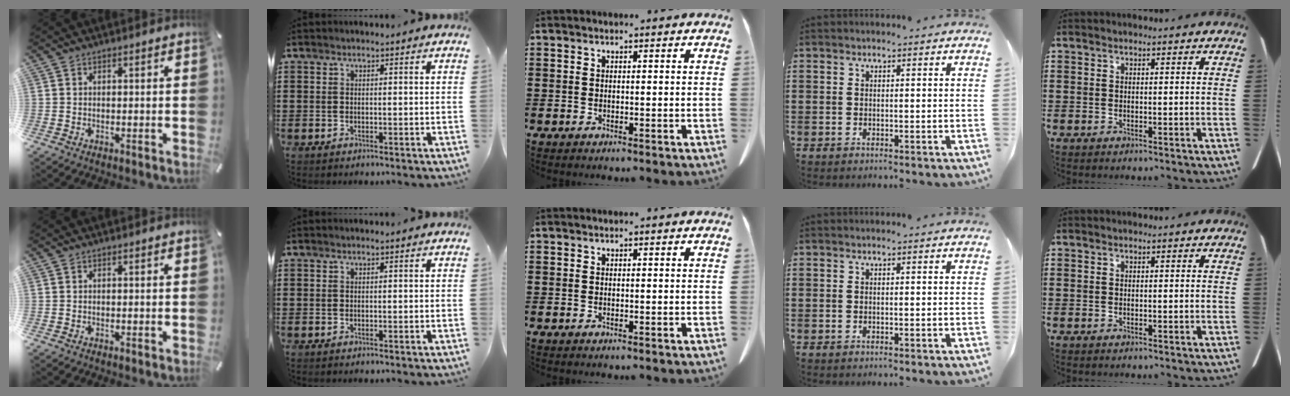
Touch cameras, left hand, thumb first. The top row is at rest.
{}